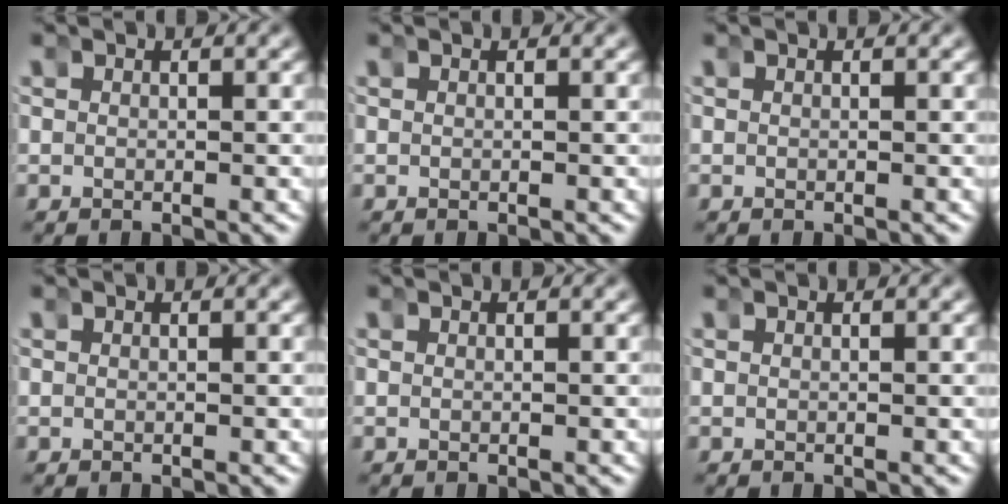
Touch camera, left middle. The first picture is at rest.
{"total": 0.0}
{"total": 0.0}
{"total": 0.0}
{"total": 0.0}
{"total": 0.0}